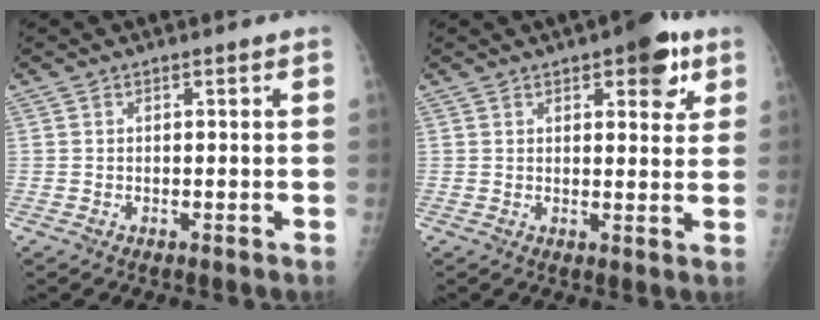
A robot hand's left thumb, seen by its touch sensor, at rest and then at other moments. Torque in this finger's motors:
{"motor_torque": [0.52, 0.57, 0.57, -0.18, 0.01]}